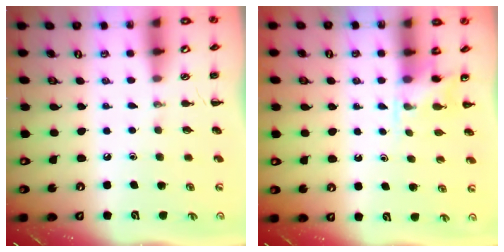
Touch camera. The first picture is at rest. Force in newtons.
{"total": 5.1, "press": 4.9, "slide": 1.5}